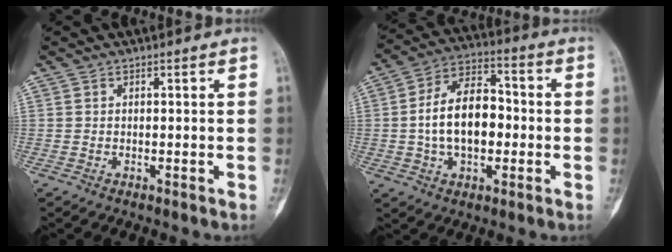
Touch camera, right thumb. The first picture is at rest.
{"total": 14.0, "force": [-0.9, 8.6, 11.0], "torque": [-0.170, 0.032, -0.020]}